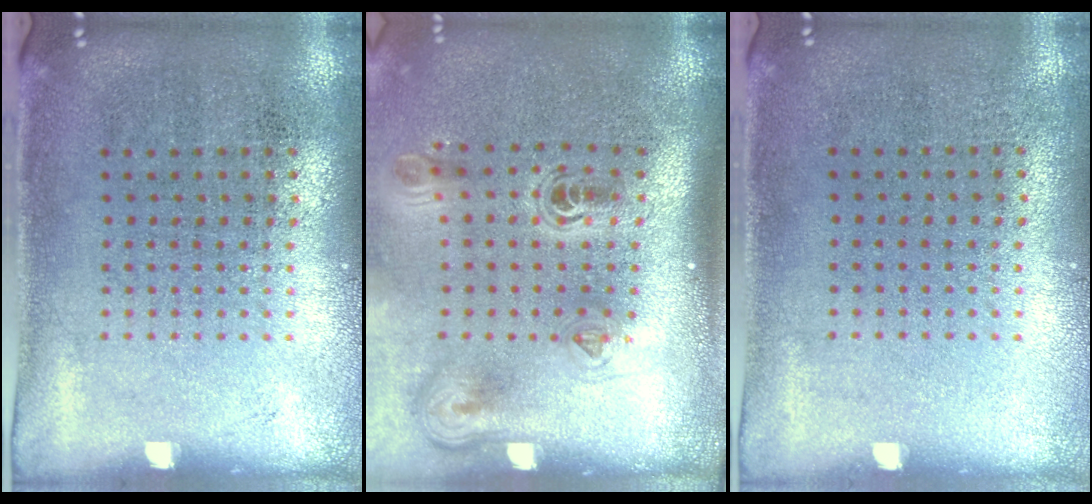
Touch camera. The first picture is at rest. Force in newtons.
{"total": 2.3, "press": 1.5, "slide": 1.7}
{"total": 0.0}